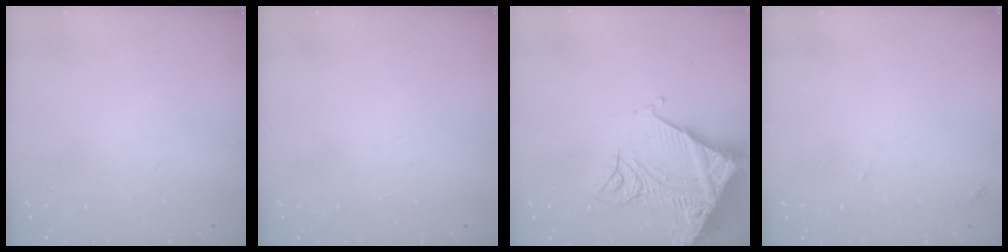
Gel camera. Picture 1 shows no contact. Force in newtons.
{"total": 1.5, "press": 1.5, "slide": 0.1}
{"total": 17.3, "press": 17.2, "slide": 2.1}
{"total": 6.3, "press": 6.3, "slide": 0.5}